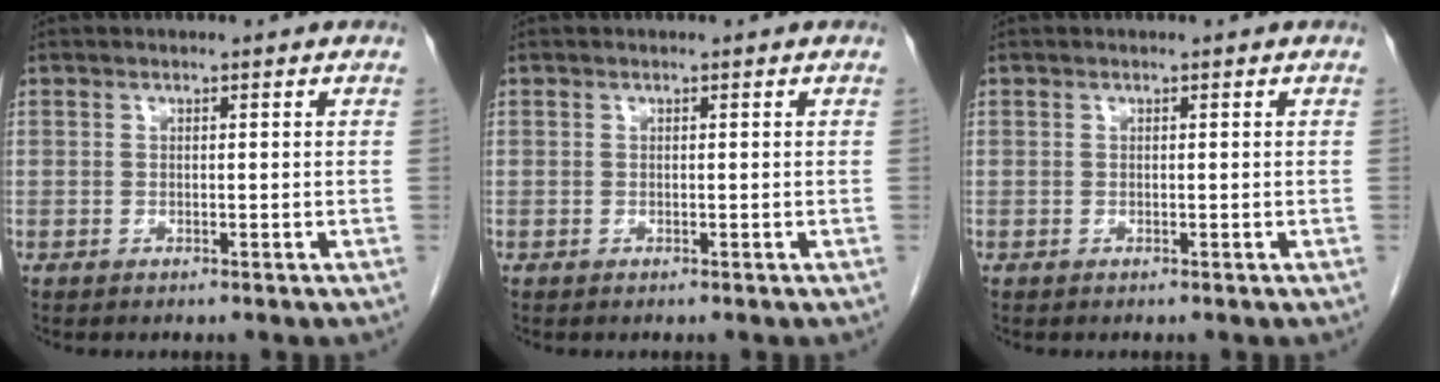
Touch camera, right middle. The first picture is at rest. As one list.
[{"total": 0.0}, {"total": 0.0}]